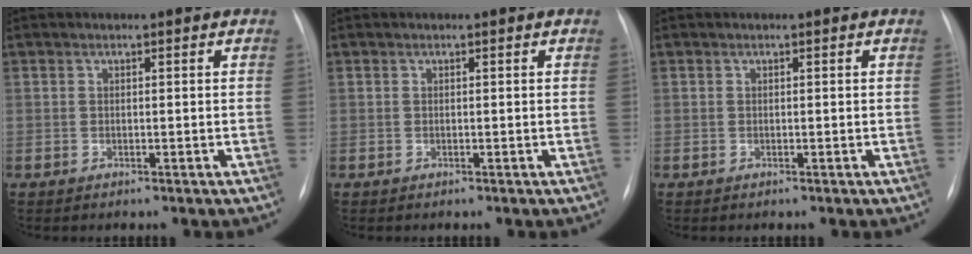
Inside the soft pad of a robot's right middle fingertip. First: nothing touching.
{"total": 0.0}
{"total": 0.0}